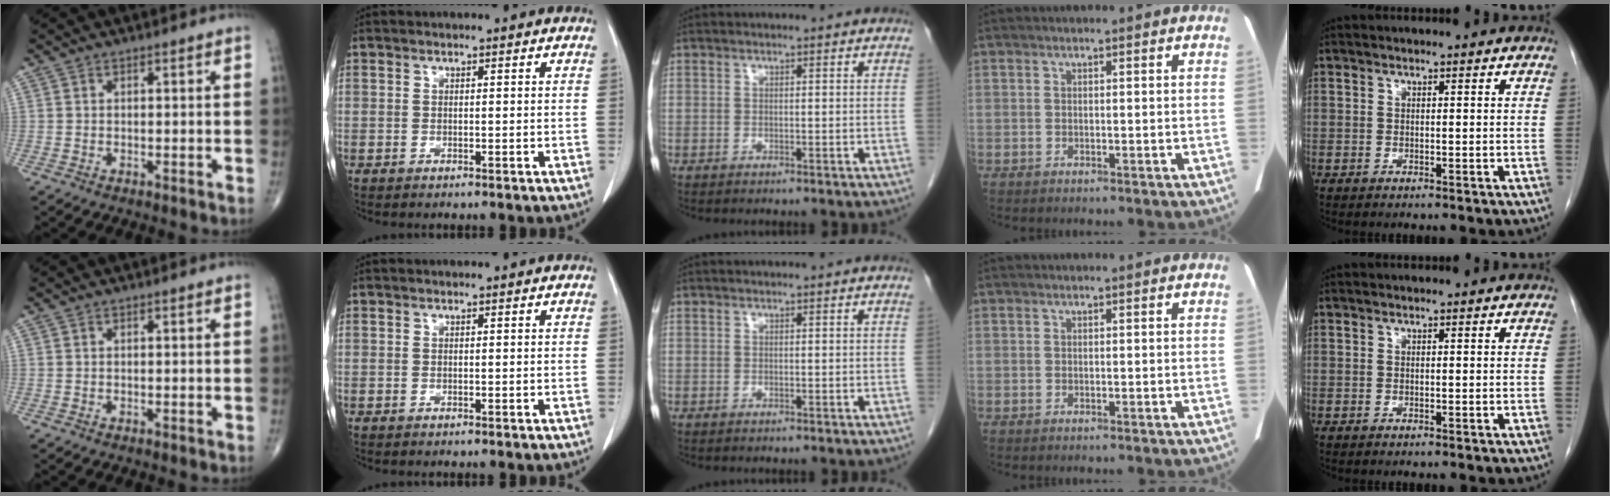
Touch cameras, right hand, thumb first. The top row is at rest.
{}